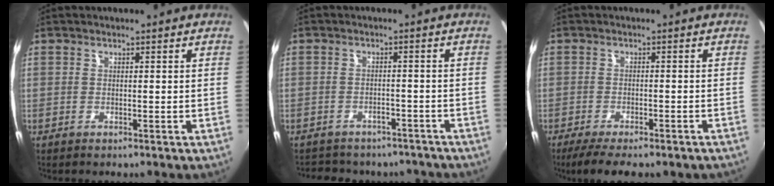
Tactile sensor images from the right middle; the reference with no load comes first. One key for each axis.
{"total": 12.7, "fx": -10.7, "fy": 5.4, "fz": 4.1, "tx": -0.096, "ty": 0.006, "tz": -0.133}
{"total": 9.9, "fx": -7.9, "fy": 2.2, "fz": 5.6, "tx": -0.121, "ty": -0.030, "tz": -0.113}